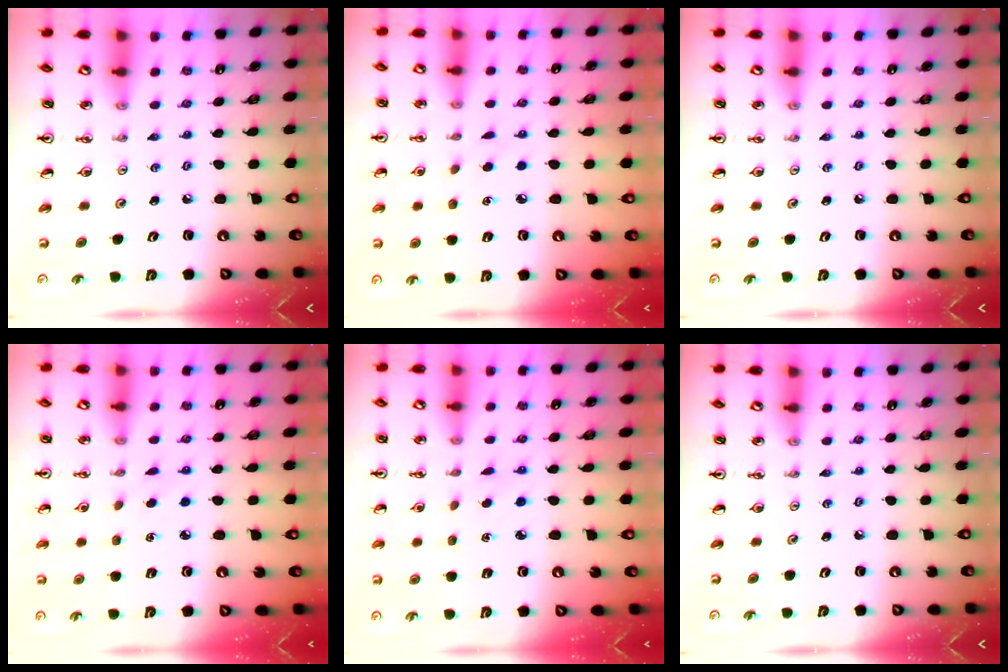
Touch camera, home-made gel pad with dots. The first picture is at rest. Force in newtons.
{"total": 6.1, "press": 6.1, "slide": 0.7}
{"total": 0.0}
{"total": 3.8, "press": 3.8, "slide": 0.5}
{"total": 3.1, "press": 3.0, "slide": 0.7}
{"total": 0.0}